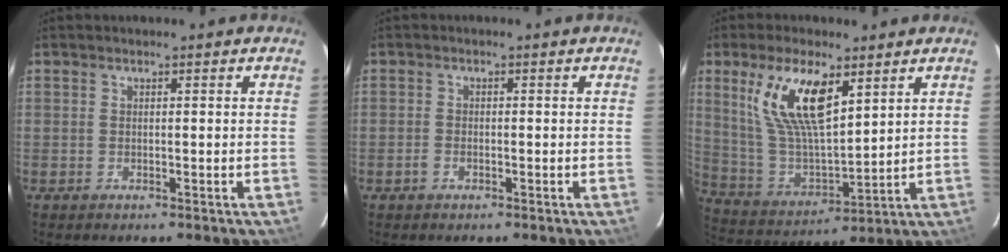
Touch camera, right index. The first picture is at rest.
{"total": 1.5, "force": [-0.9, 0.9, 0.8], "torque": [-0.018, -0.001, -0.018]}
{"total": 15.1, "force": [7.7, 5.7, 11.7], "torque": [-0.227, 0.004, 0.163]}